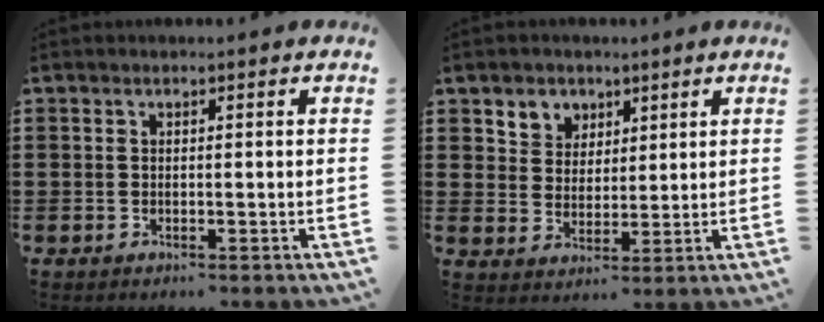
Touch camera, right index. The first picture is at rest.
{"total": 4.3, "force": [2.6, 3.4, -0.2], "torque": [-0.019, 0.005, 0.047]}